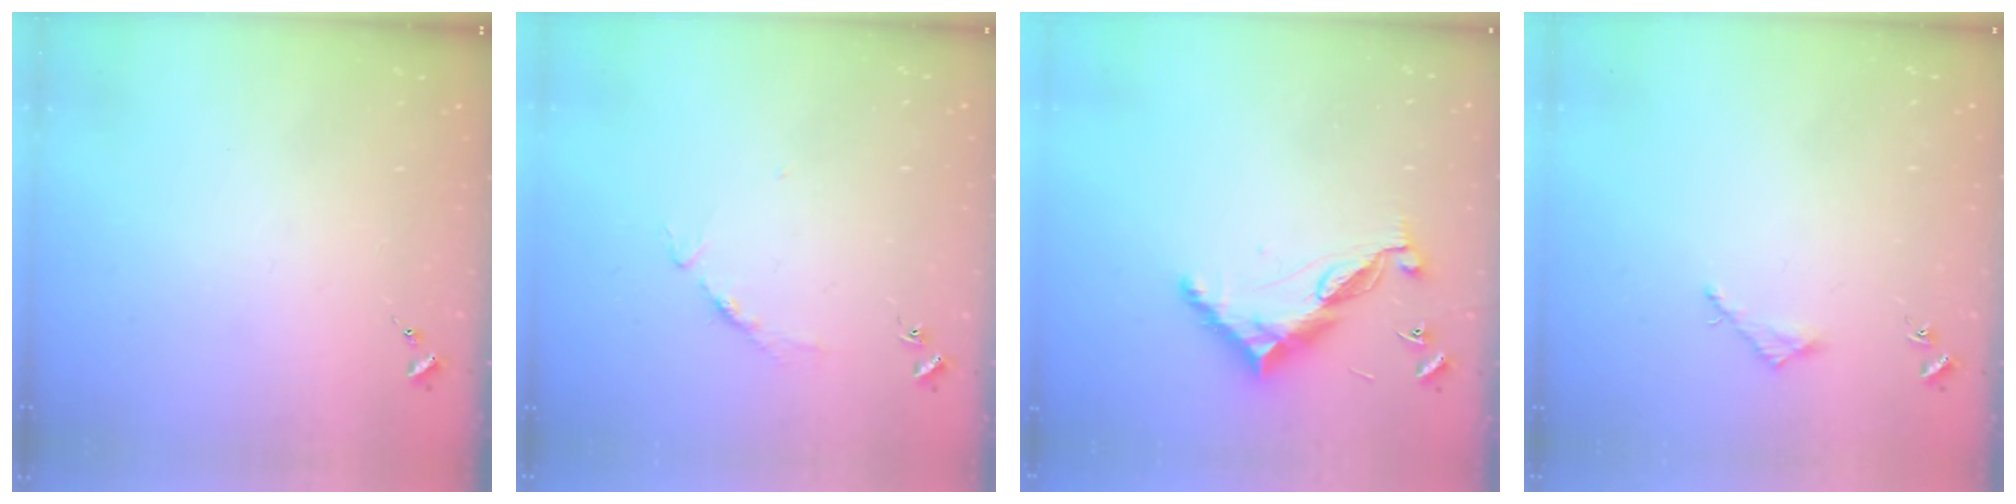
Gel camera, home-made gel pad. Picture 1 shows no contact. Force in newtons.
{"total": 3.3, "press": 3.3, "slide": 0.4}
{"total": 10.1, "press": 10.1, "slide": 0.4}
{"total": 2.0, "press": 2.0, "slide": 0.1}